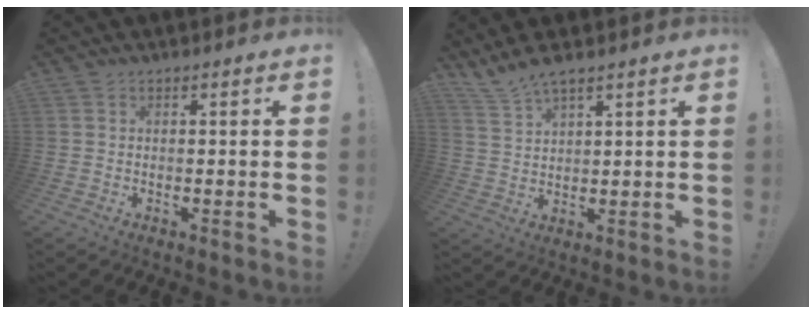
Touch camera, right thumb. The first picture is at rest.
{"total": 6.0, "force": [5.2, 0.8, 2.9], "torque": [-0.064, -0.027, 0.099]}